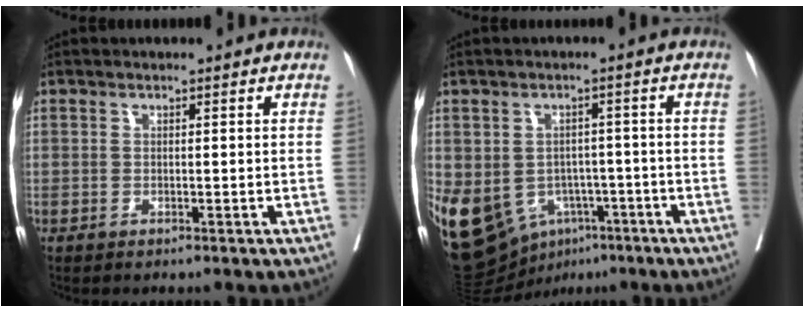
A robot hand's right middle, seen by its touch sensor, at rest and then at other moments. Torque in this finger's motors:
{"motor_torque": [1.90, -0.23, 1.05, 0.22]}